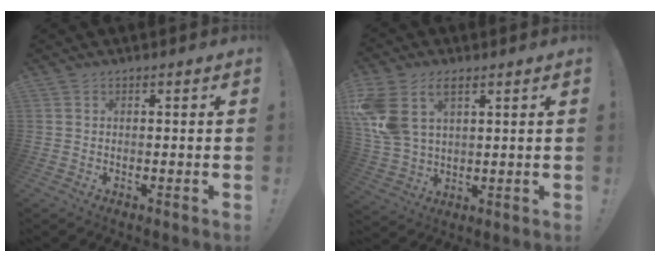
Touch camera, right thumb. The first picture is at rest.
{"total": 12.4, "force": [5.8, 7.6, 7.9], "torque": [-0.174, -0.022, 0.112]}